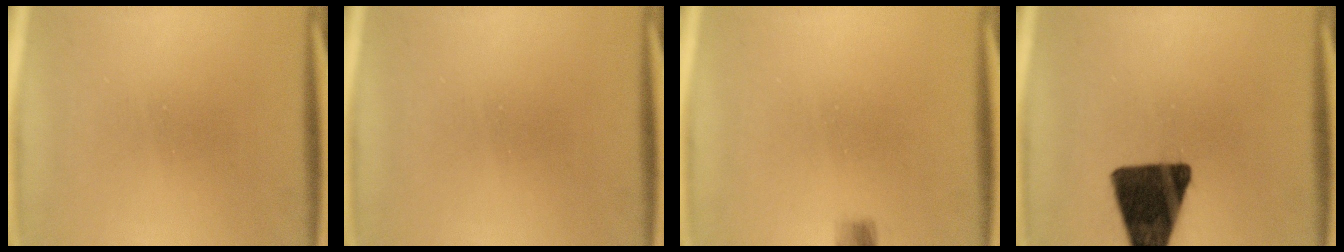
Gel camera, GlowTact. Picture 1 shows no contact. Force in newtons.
{"total": 0.0}
{"total": 1.6}
{"total": 16.1}